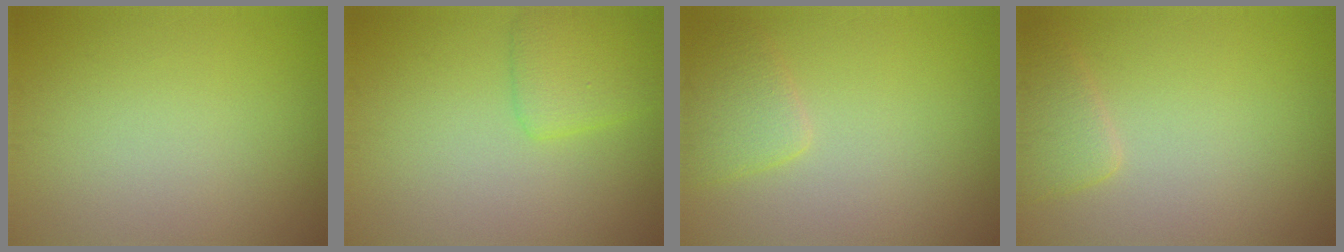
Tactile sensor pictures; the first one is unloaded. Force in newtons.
{"total": 2.7, "press": 2.7, "slide": 0.1}
{"total": 2.3, "press": 2.3, "slide": 0.2}
{"total": 2.1, "press": 2.1, "slide": 0.2}